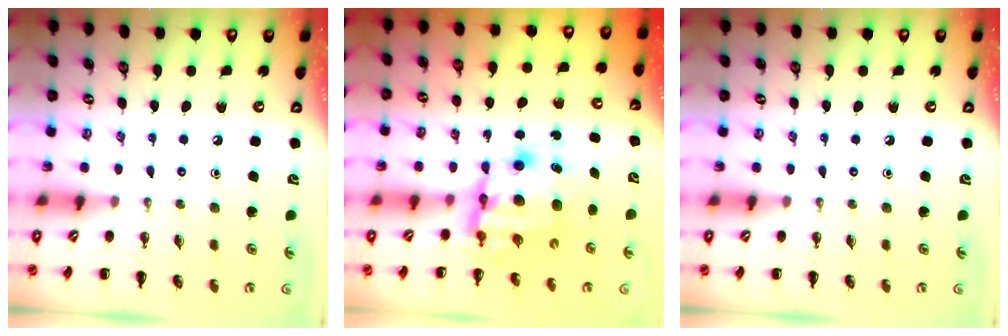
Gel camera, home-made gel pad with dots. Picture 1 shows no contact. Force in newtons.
{"total": 9.0, "press": 8.8, "slide": 2.2}
{"total": 0.0}